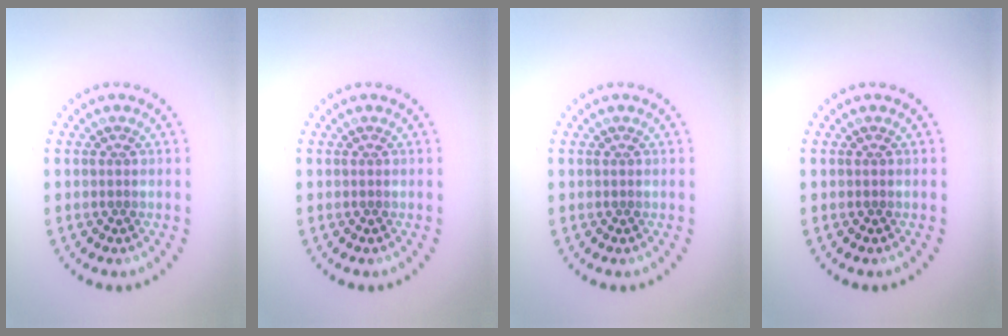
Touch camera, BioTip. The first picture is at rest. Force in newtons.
{"total": 0.0}
{"total": 0.0}
{"total": 0.0}